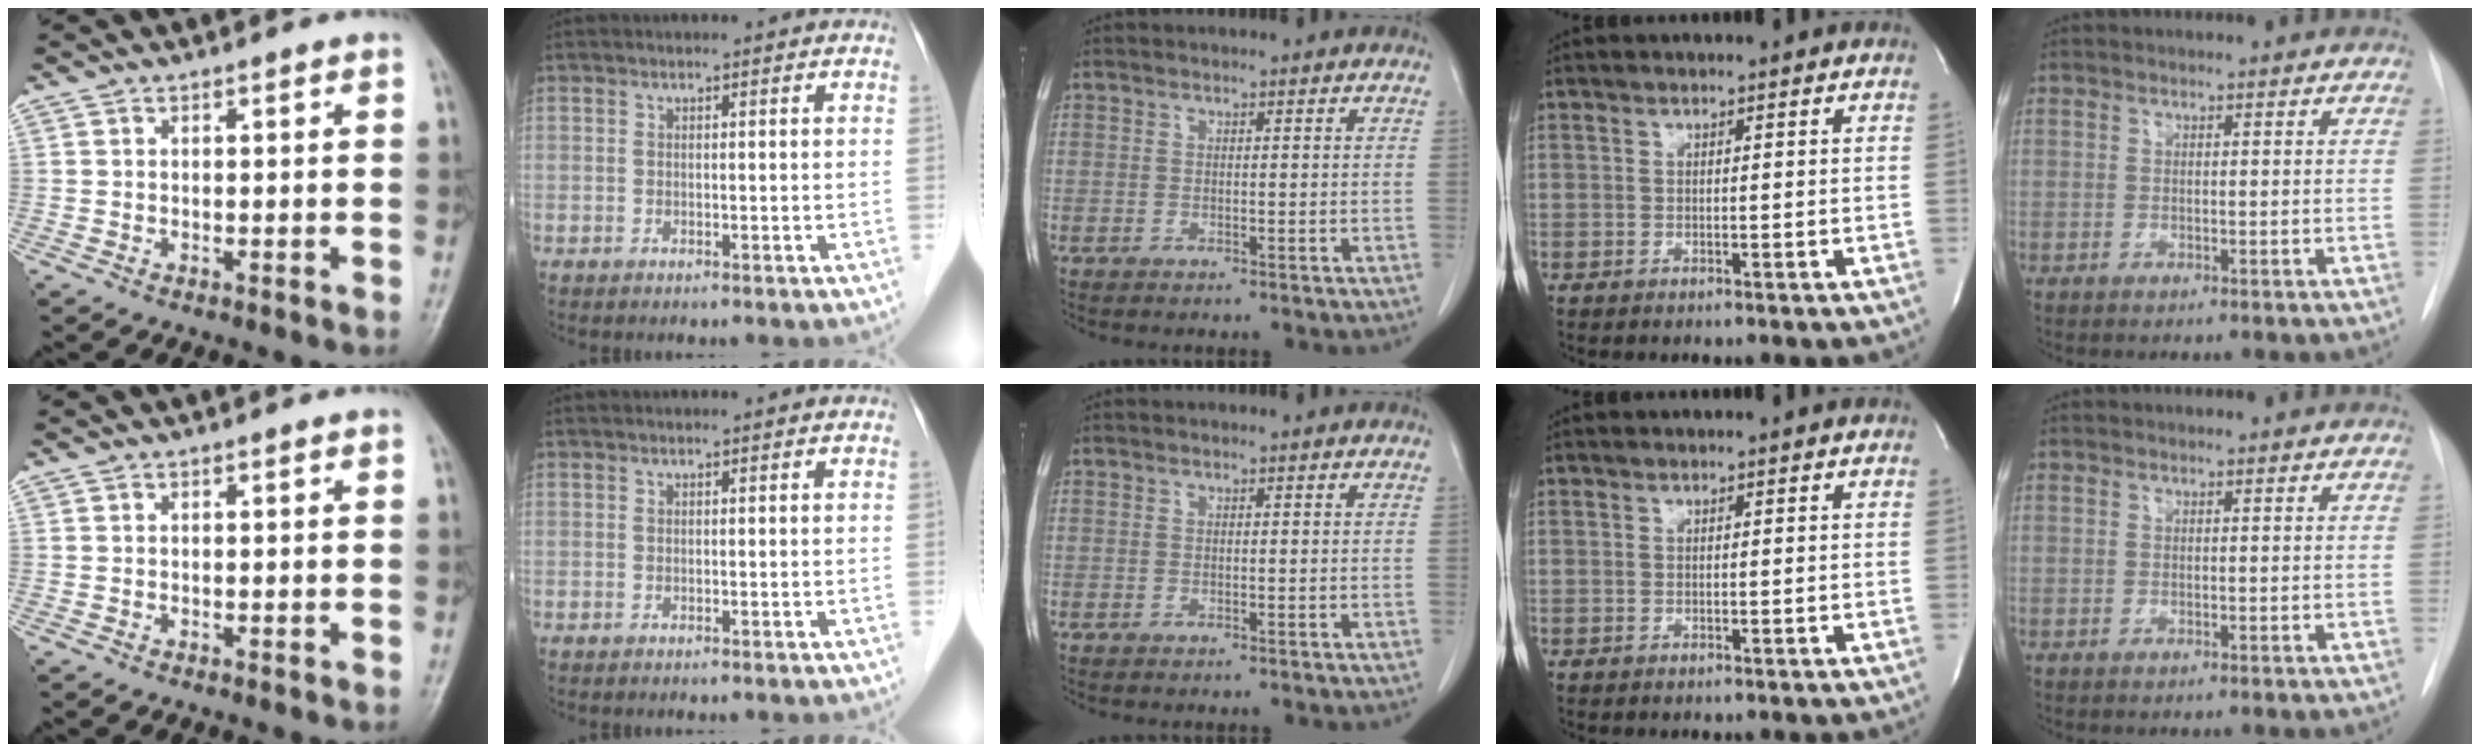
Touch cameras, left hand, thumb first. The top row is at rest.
{}